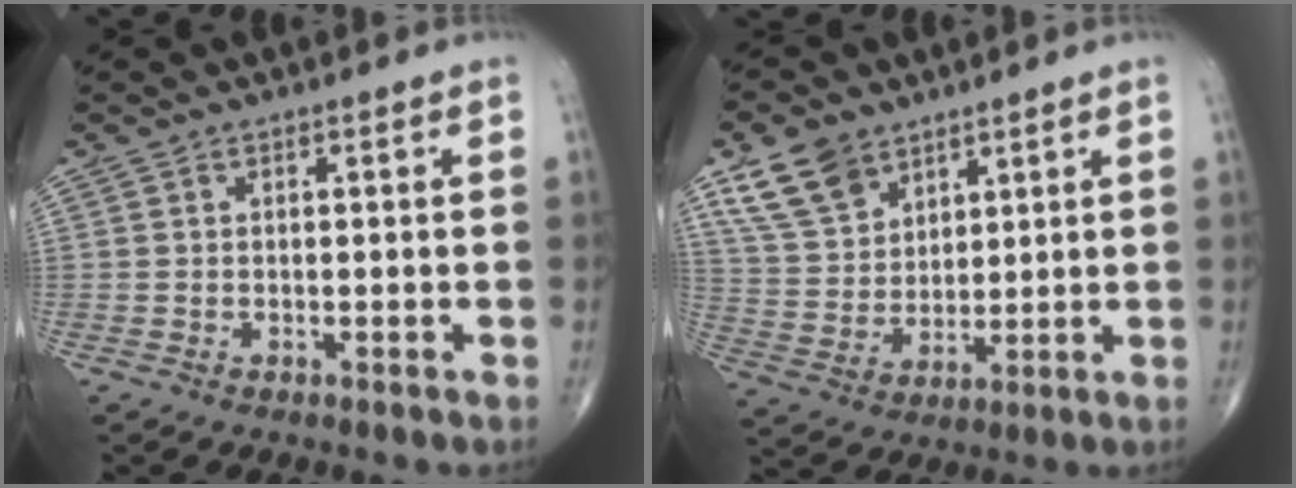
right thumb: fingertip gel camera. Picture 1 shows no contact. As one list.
[{"total": 10.7, "force": [6.8, 6.8, 4.8], "torque": [-0.077, -0.023, 0.140]}]